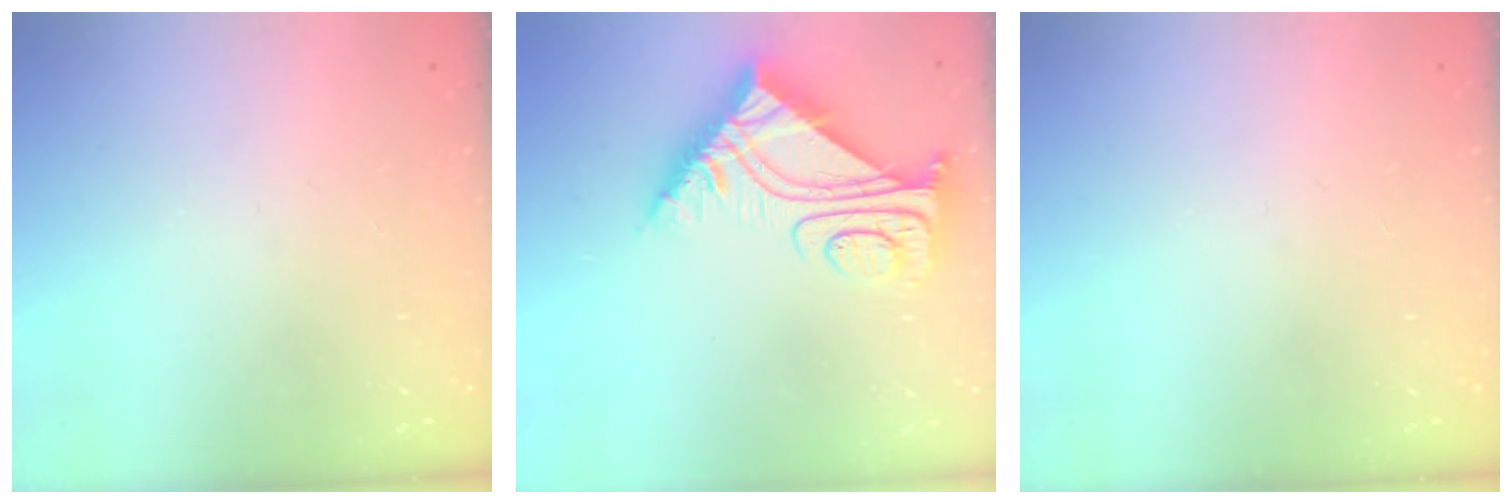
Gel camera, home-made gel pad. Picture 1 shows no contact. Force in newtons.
{"total": 10.2, "press": 10.1, "slide": 0.8}
{"total": 0.0}